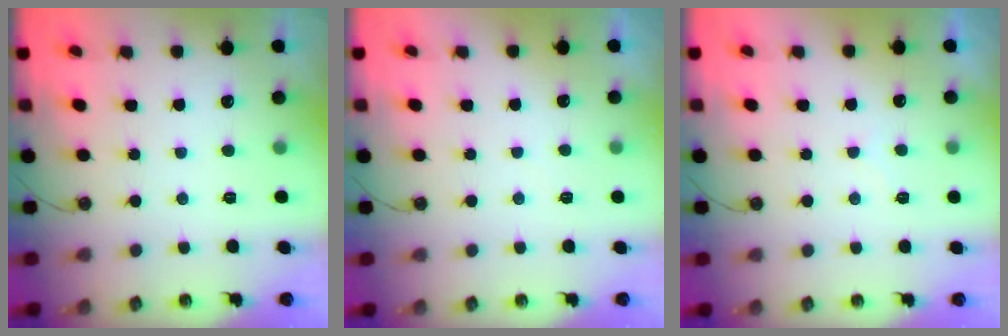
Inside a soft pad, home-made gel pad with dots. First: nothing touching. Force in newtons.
{"total": 2.9, "press": 2.9, "slide": 0.4}
{"total": 5.5, "press": 5.4, "slide": 0.7}